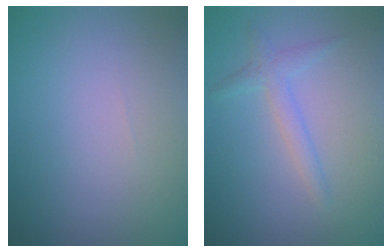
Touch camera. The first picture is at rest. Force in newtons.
{"total": 1.9, "press": 1.9, "slide": 0.1}